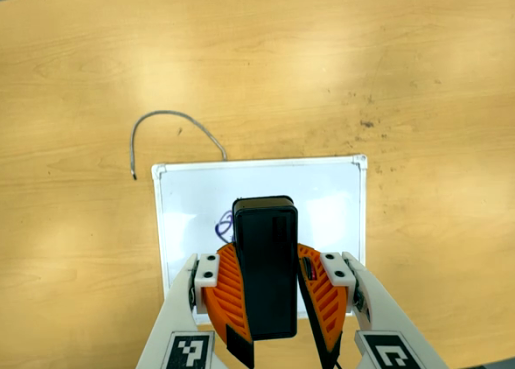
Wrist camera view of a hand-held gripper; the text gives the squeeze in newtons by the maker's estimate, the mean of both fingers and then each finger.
{"total": 10.5, "left": 10.1, "right": 10.9}